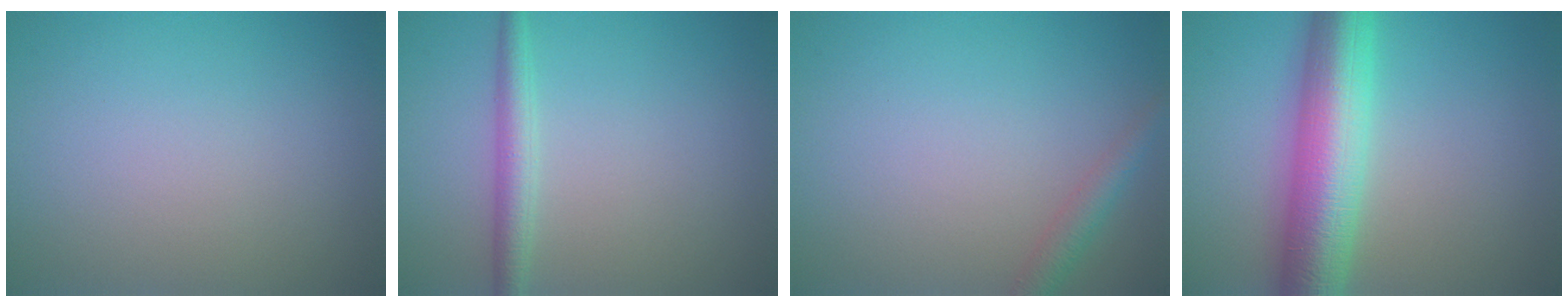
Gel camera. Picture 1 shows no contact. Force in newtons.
{"total": 2.4, "press": 2.4, "slide": 0.0}
{"total": 1.9, "press": 1.9, "slide": 0.1}
{"total": 9.4, "press": 9.4, "slide": 0.0}